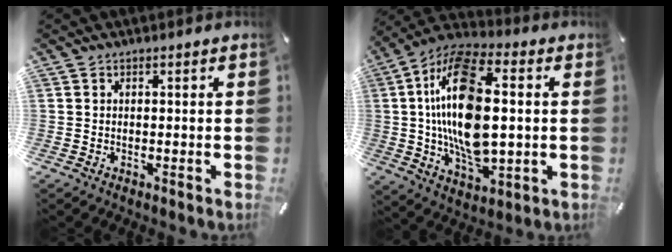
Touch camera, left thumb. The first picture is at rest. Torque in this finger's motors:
{"motor_torque": [2.11, 2.90, 2.19, 0.58, 0.77]}